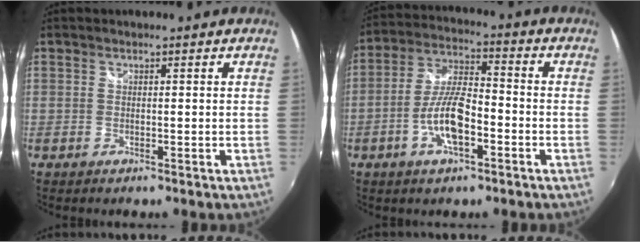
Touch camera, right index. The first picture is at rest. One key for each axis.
{"total": 10.3, "fx": -3.9, "fy": 3.4, "fz": 8.9, "tx": -0.185, "ty": 0.004, "tz": -0.072}